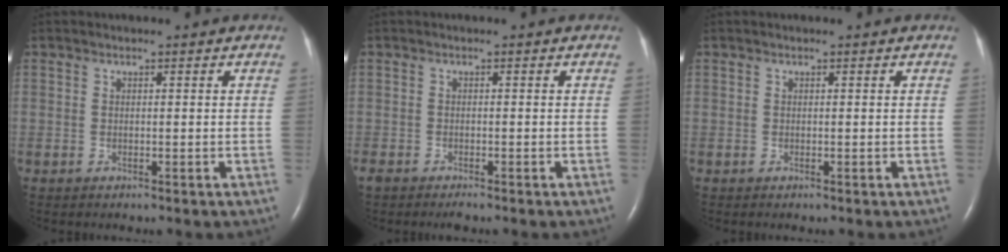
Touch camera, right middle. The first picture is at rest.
{"total": 2.6, "force": [-2.1, 0.6, 1.3], "torque": [-0.026, -0.010, -0.032]}
{"total": 0.0}